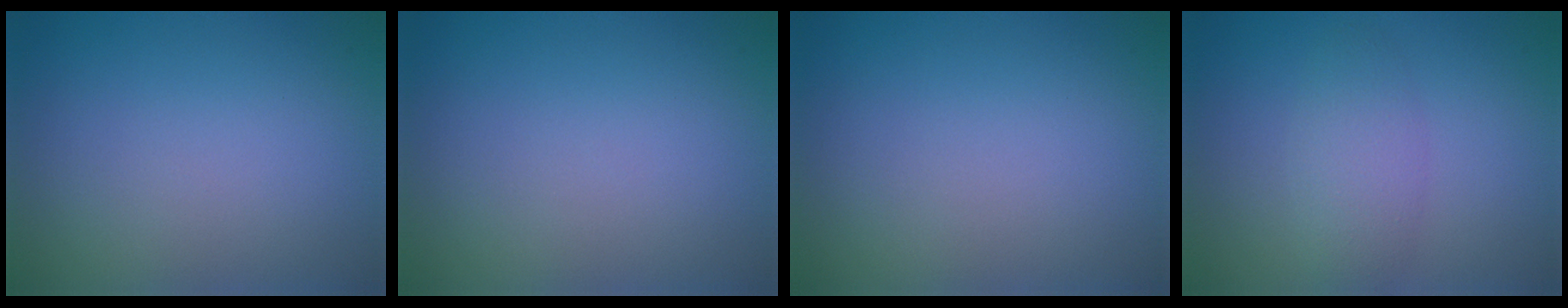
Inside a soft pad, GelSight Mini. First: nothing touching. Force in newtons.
{"total": 0.0}
{"total": 0.0}
{"total": 2.8, "press": 2.8, "slide": 0.1}